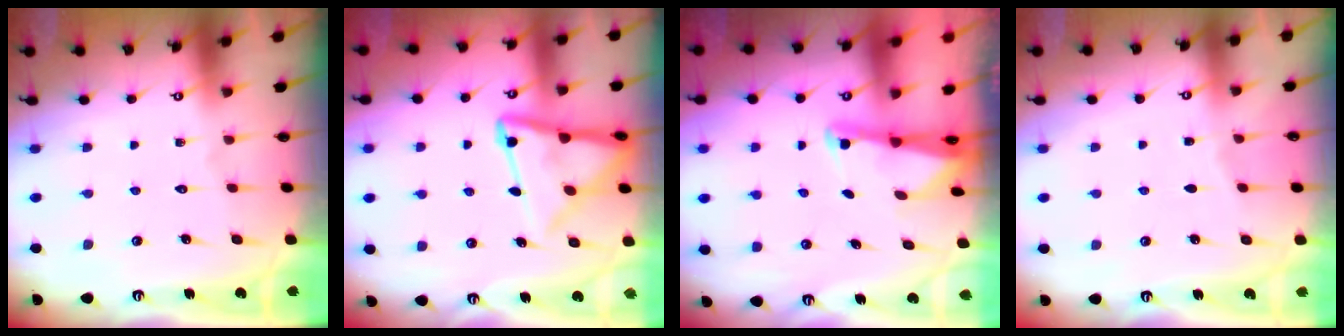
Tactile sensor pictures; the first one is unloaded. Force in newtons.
{"total": 12.7, "press": 12.6, "slide": 1.2}
{"total": 1.8, "press": 1.7, "slide": 0.3}
{"total": 2.1, "press": 2.1, "slide": 0.3}